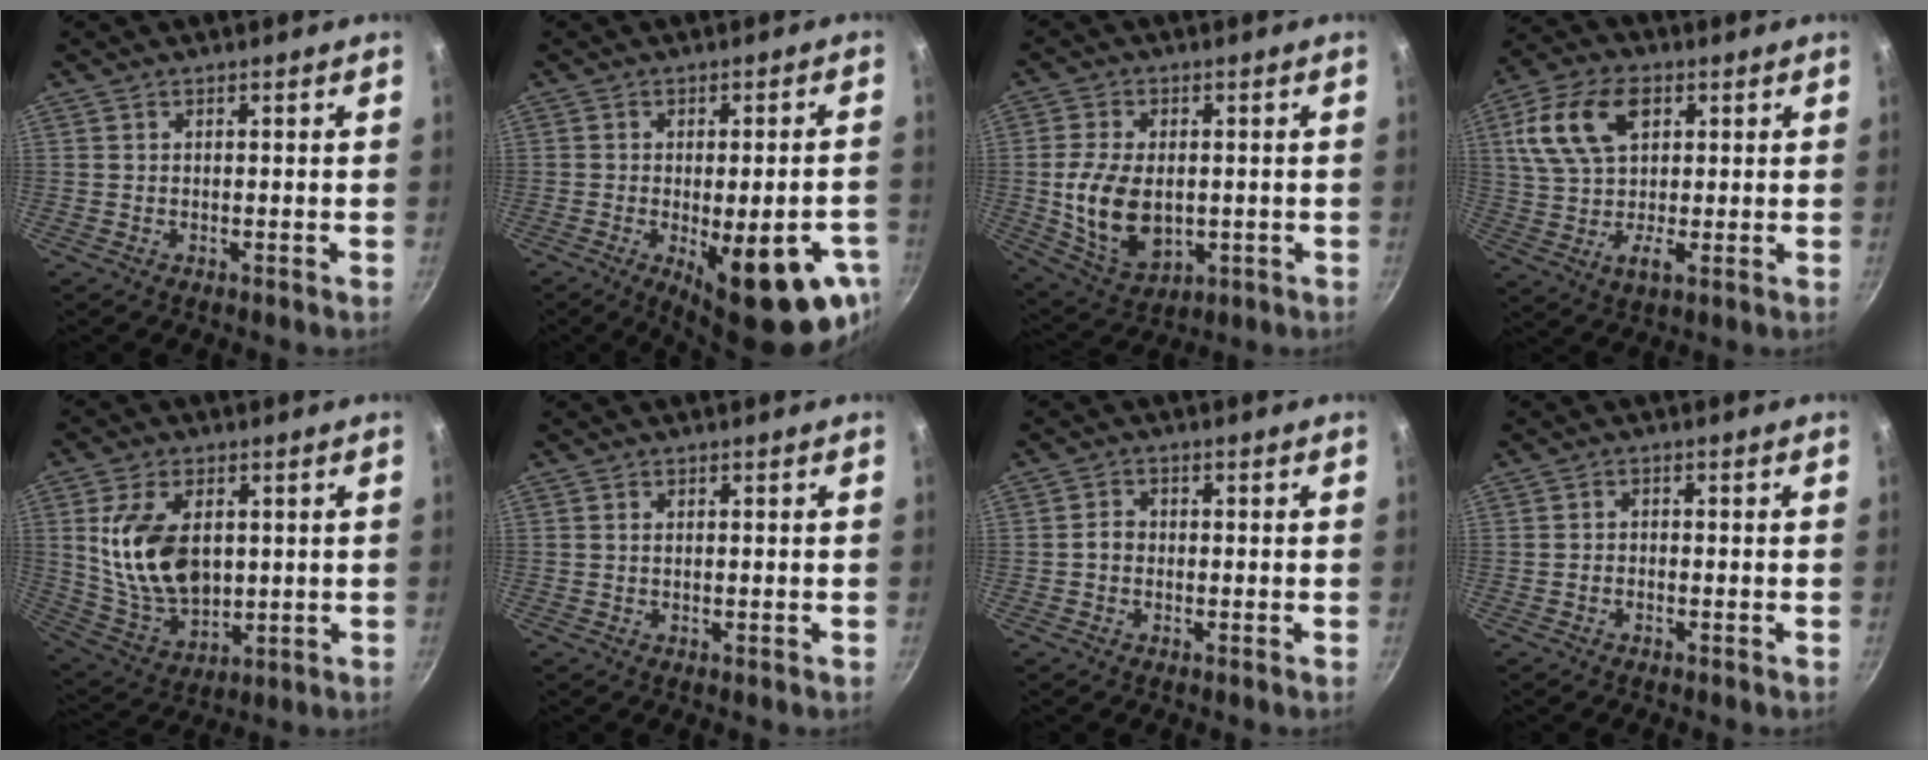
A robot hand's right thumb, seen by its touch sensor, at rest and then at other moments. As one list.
[{"total": 18.9, "force": [-7.0, 6.4, 16.4], "torque": [-0.178, -0.001, -0.079]}, {"total": 12.8, "force": [-0.5, 8.2, 9.8], "torque": [-0.175, -0.009, 0.006]}, {"total": 14.5, "force": [4.4, 9.1, 10.4], "torque": [-0.182, 0.004, 0.072]}, {"total": 15.7, "force": [2.5, 9.8, 12.0], "torque": [-0.205, -0.024, 0.061]}, {"total": 0.6, "force": [0.1, 0.1, 0.6], "torque": [-0.010, -0.001, 0.001]}, {"total": 1.9, "force": [-0.5, 1.5, 1.0], "torque": [-0.013, 0.012, -0.011]}, {"total": 0.9, "force": [-0.8, 0.4, 0.3], "torque": [-0.011, 0.010, -0.016]}]